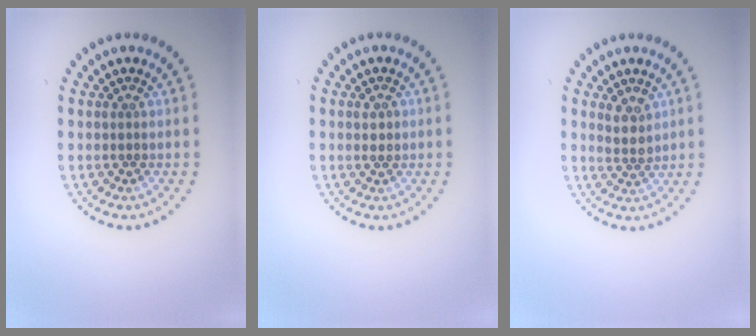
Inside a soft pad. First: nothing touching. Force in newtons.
{"total": 1.0, "press": 1.0, "slide": 0.1}
{"total": 2.0, "press": 1.6, "slide": 1.1}